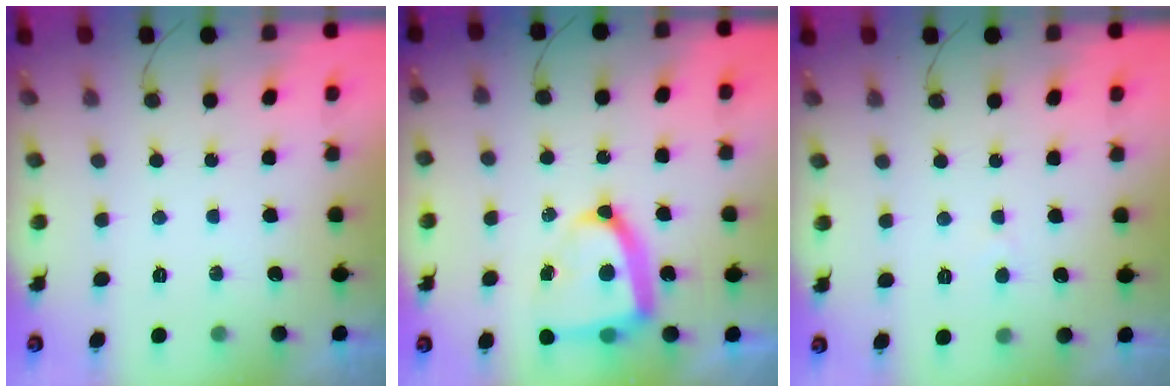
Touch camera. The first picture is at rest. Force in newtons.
{"total": 16.4, "press": 16.4, "slide": 1.7}
{"total": 2.0, "press": 2.0, "slide": 0.2}